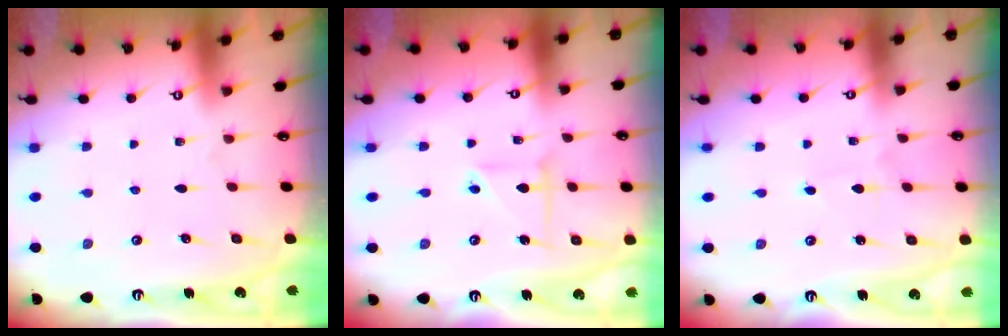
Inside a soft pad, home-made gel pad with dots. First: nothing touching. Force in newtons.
{"total": 4.5, "press": 4.4, "slide": 0.7}
{"total": 1.6, "press": 1.6, "slide": 0.1}